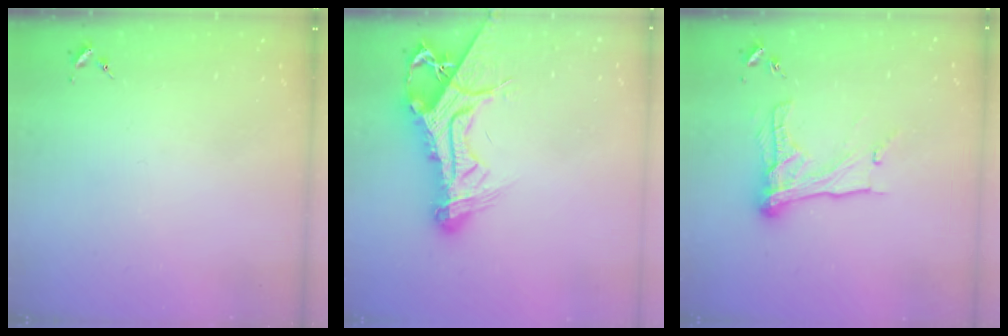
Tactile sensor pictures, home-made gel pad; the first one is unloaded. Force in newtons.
{"total": 18.1, "press": 18.0, "slide": 1.9}
{"total": 15.8, "press": 15.8, "slide": 1.2}